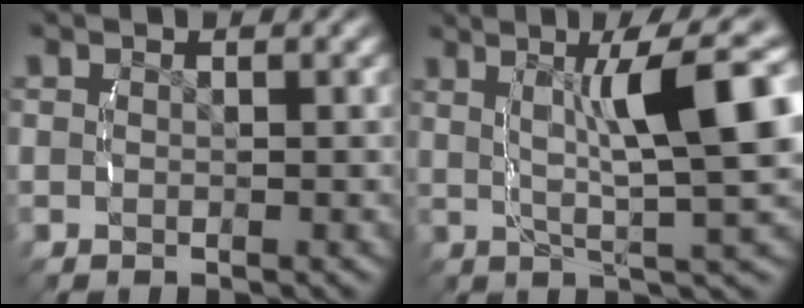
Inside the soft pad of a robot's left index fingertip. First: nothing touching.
{"total": 9.3, "force": [2.1, 2.3, 8.7], "torque": [-0.123, 0.022, 0.030]}